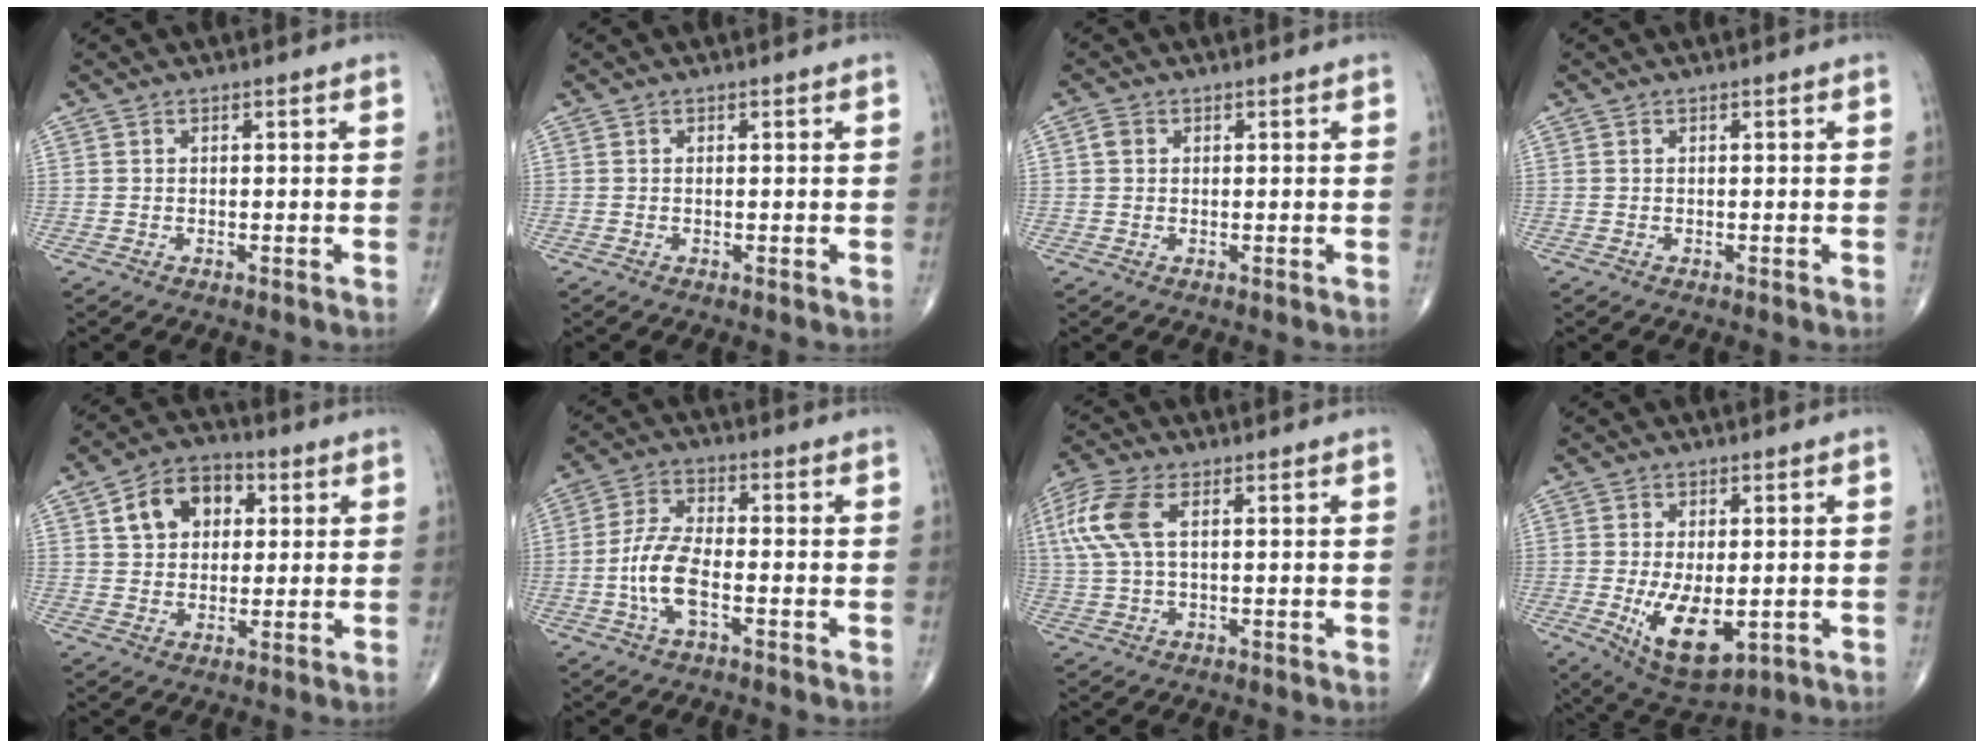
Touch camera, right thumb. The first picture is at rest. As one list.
[{"total": 0.0}, {"total": 1.6, "force": [0.4, 1.4, 0.8], "torque": [-0.013, 0.004, 0.006]}, {"total": 0.0}, {"total": 10.2, "force": [3.2, 7.3, 6.4], "torque": [-0.072, 0.003, 0.046]}, {"total": 8.3, "force": [-2.4, 3.2, 7.2], "torque": [-0.154, 0.018, -0.051]}, {"total": 9.5, "force": [2.6, 4.5, 8.0], "torque": [-0.208, 0.018, 0.052]}, {"total": 10.8, "force": [-2.2, 5.2, 9.2], "torque": [-0.146, -0.020, -0.020]}]